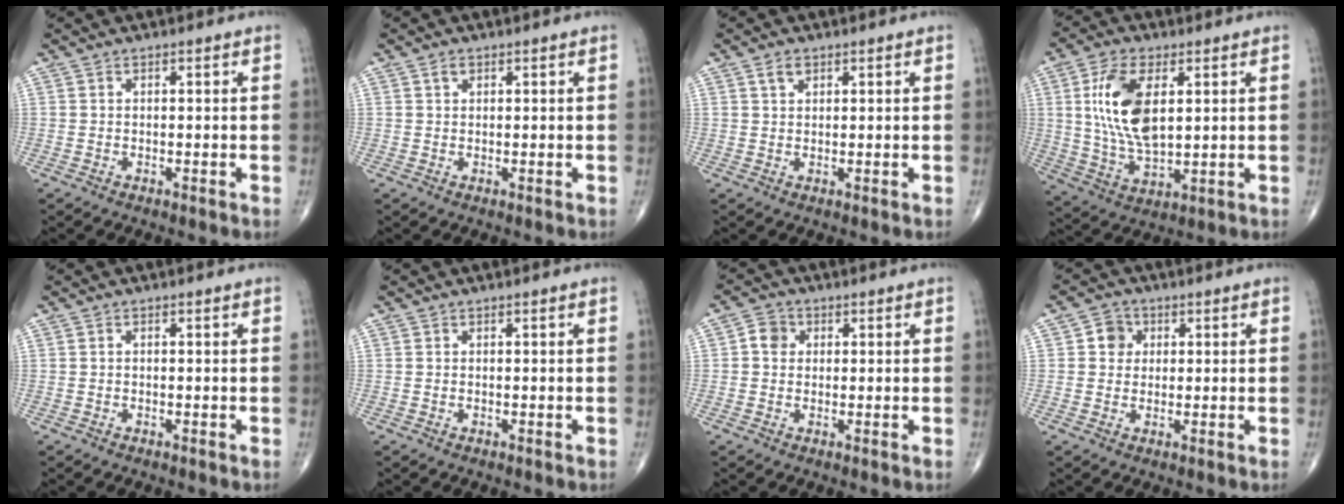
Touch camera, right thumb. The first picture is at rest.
{"total": 1.2, "force": [0.6, 0.8, 0.7], "torque": [-0.009, 0.001, 0.010]}
{"total": 2.2, "force": [1.2, 1.3, 1.2], "torque": [-0.019, -0.001, 0.023]}
{"total": 13.8, "force": [3.2, 6.9, 11.6], "torque": [-0.224, -0.014, 0.067]}
{"total": 0.0}
{"total": 0.0}
{"total": 3.3, "force": [0.4, 2.9, 1.4], "torque": [-0.010, 0.006, 0.001]}
{"total": 3.8, "force": [0.8, 3.4, 1.3], "torque": [0.000, 0.003, 0.007]}